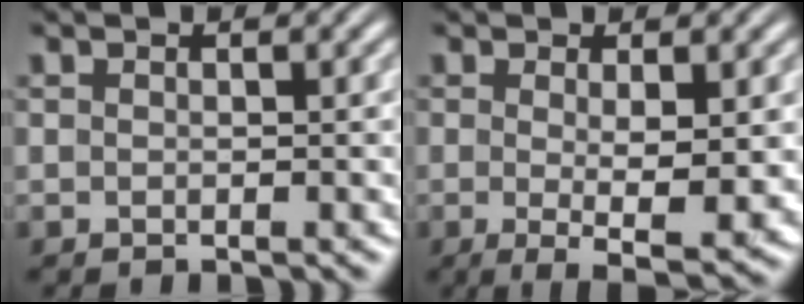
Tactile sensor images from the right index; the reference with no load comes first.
{"total": 5.2, "force": [-1.8, 1.3, 4.7], "torque": [-0.079, -0.036, -0.014]}